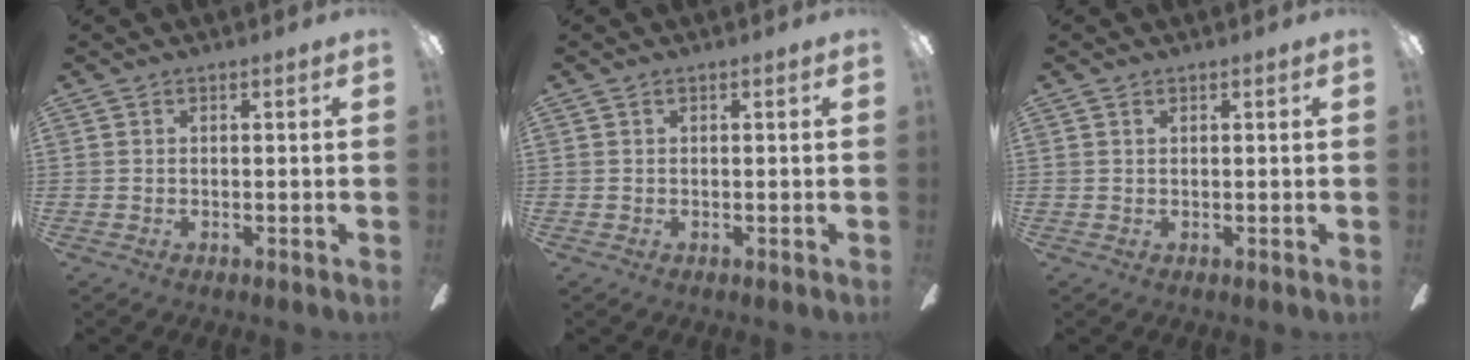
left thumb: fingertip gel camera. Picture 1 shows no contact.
{"total": 0.0}
{"total": 0.6, "force": [0.3, 0.3, 0.3], "torque": [-0.008, 0.003, 0.006]}